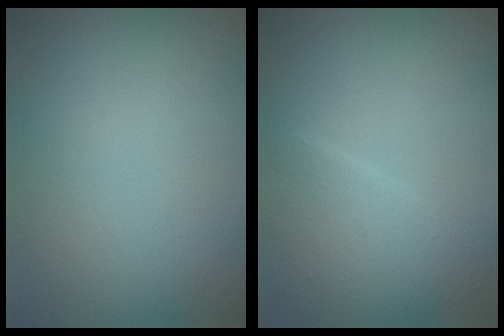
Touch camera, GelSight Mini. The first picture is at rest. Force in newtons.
{"total": 4.0, "press": 4.0, "slide": 0.2}